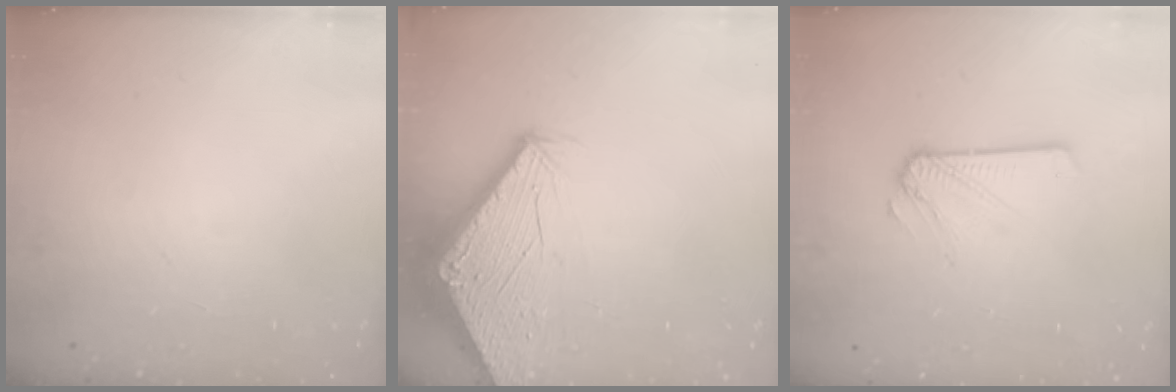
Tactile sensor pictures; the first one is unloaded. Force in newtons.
{"total": 2.7, "press": 2.7, "slide": 0.1}
{"total": 2.5, "press": 2.5, "slide": 0.1}